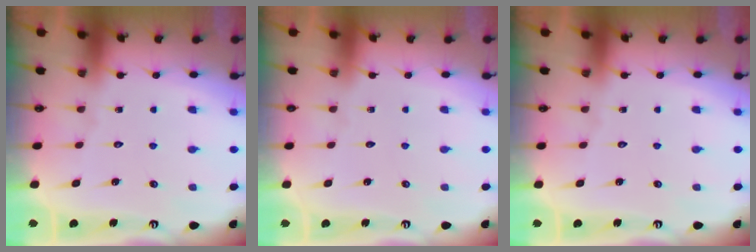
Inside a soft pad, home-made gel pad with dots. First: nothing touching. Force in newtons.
{"total": 0.0}
{"total": 0.0}